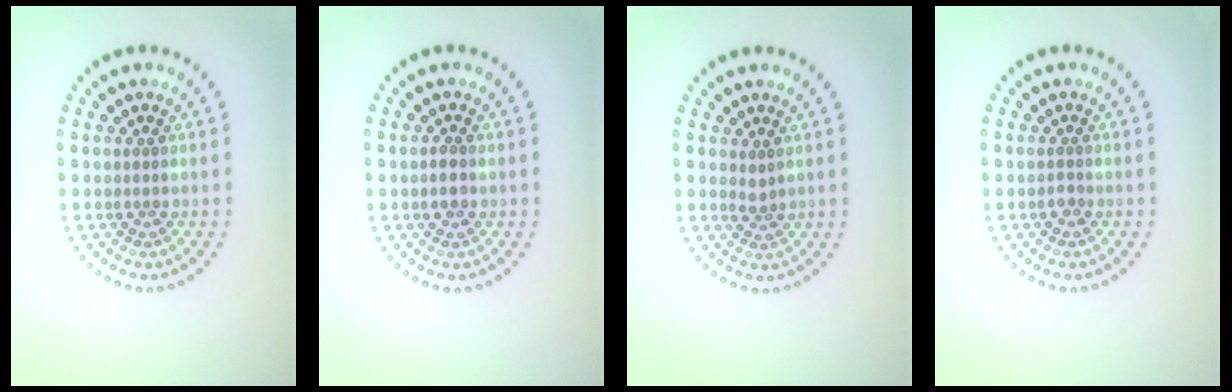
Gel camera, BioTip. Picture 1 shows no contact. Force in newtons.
{"total": 1.5, "press": 1.5, "slide": 0.1}
{"total": 1.1, "press": 0.8, "slide": 0.7}
{"total": 0.7, "press": 0.6, "slide": 0.4}